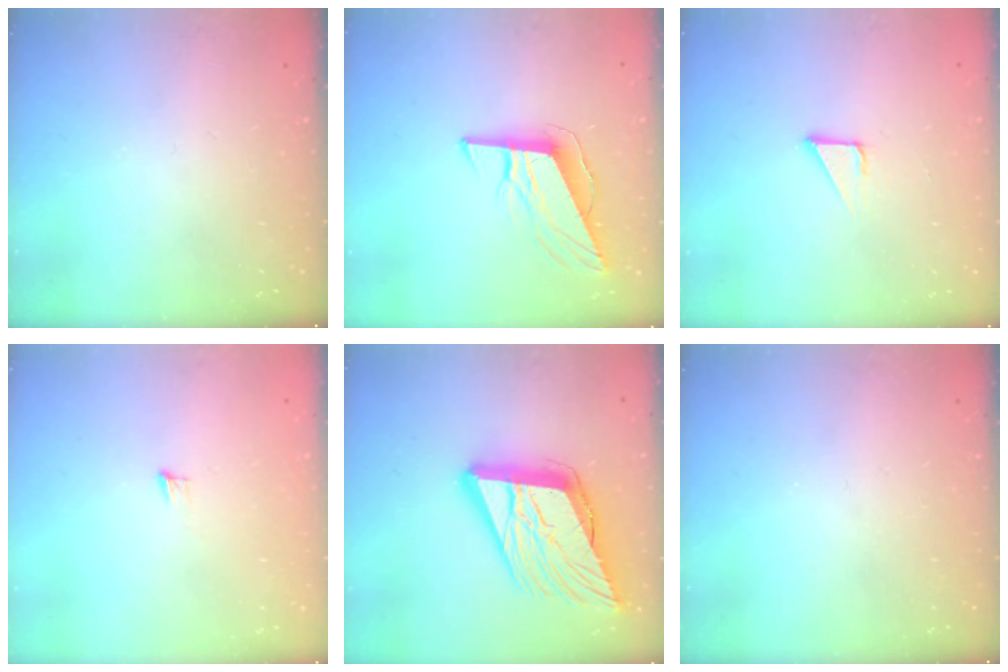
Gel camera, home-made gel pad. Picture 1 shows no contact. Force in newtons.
{"total": 10.7, "press": 10.3, "slide": 2.6}
{"total": 2.1, "press": 2.1, "slide": 0.0}
{"total": 3.9, "press": 3.8, "slide": 0.9}
{"total": 23.3, "press": 22.8, "slide": 5.1}
{"total": 0.0}